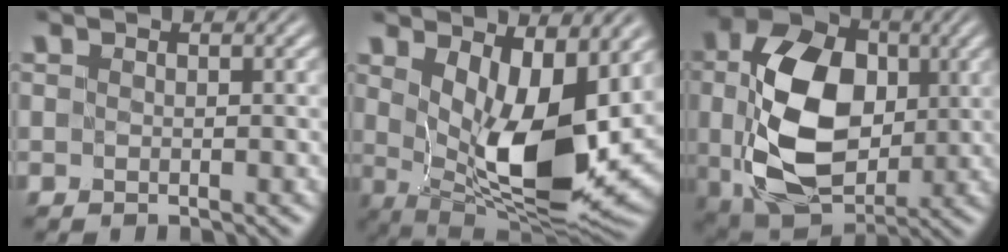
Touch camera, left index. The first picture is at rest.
{"total": 11.6, "force": [1.8, 5.4, 10.1], "torque": [-0.159, -0.033, 0.042]}
{"total": 11.7, "force": [0.6, 7.9, 8.6], "torque": [-0.180, -0.005, 0.017]}